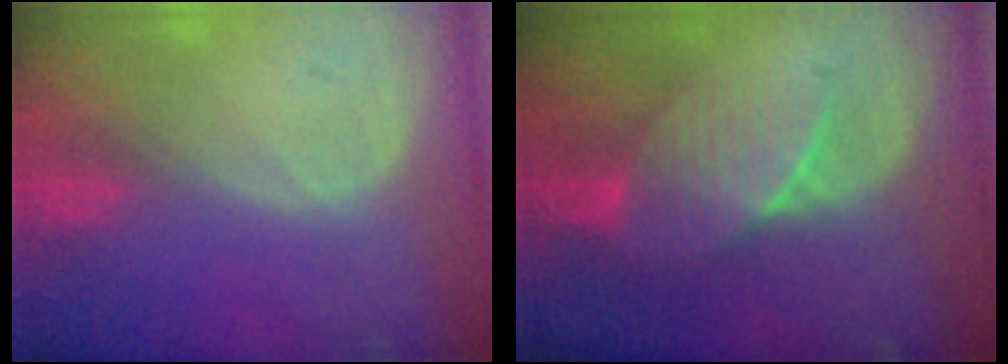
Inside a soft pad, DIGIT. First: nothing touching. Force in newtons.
{"total": 7.4, "press": 6.9, "slide": 2.6}